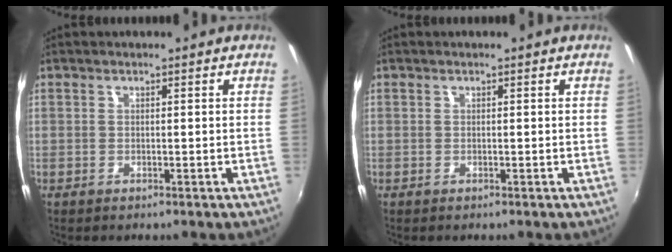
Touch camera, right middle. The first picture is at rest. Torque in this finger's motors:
{"motor_torque": [0.00, 0.00, 0.00, 0.00]}